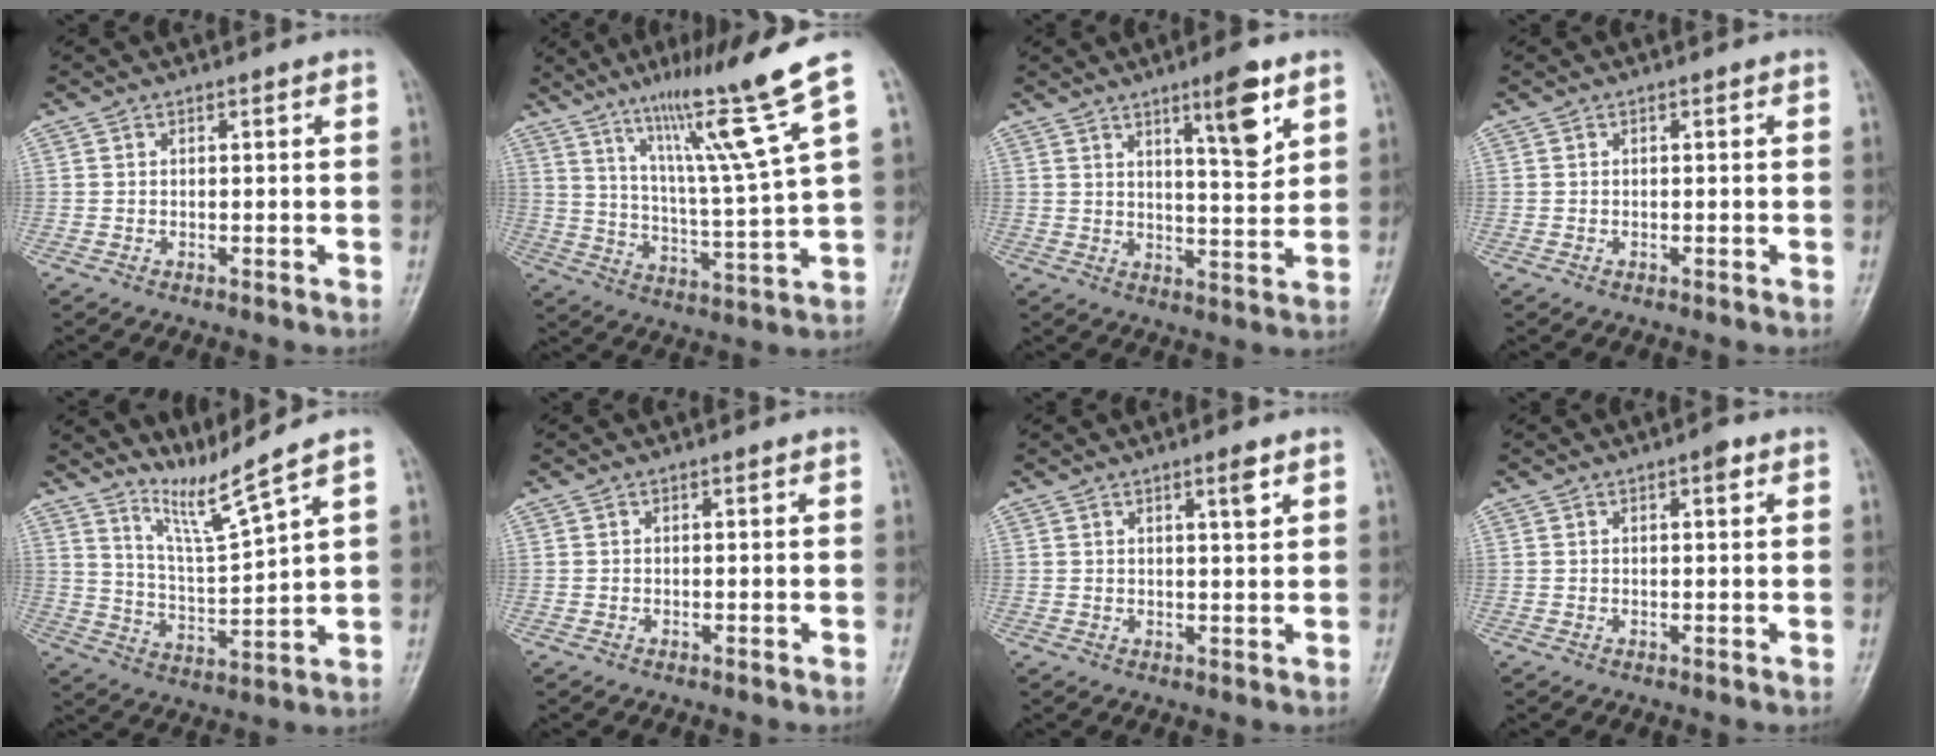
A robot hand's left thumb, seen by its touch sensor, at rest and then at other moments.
{"total": 14.2, "force": [9.6, -1.9, 10.4], "torque": [-0.169, -0.061, 0.163]}
{"total": 8.7, "force": [4.7, 1.9, 7.0], "torque": [-0.097, -0.032, 0.074]}
{"total": 0.5, "force": [-0.2, 0.4, 0.3], "torque": [-0.001, 0.001, -0.006]}
{"total": 7.7, "force": [6.6, -1.7, 3.6], "torque": [-0.070, -0.070, 0.136]}
{"total": 0.0}
{"total": 3.0, "force": [1.6, 0.6, 2.4], "torque": [-0.035, -0.009, 0.025]}
{"total": 1.9, "force": [0.9, 0.7, 1.6], "torque": [-0.019, 0.001, 0.008]}